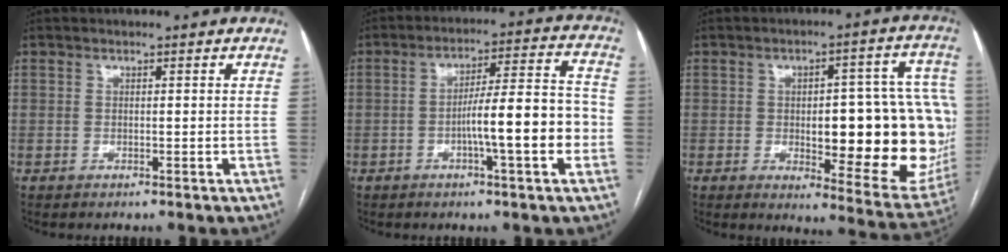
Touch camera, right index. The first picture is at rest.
{"total": 11.6, "force": [-2.8, 1.0, 11.2], "torque": [-0.172, 0.018, -0.045]}
{"total": 24.0, "force": [-1.6, 7.3, 22.8], "torque": [-0.200, 0.027, 0.005]}